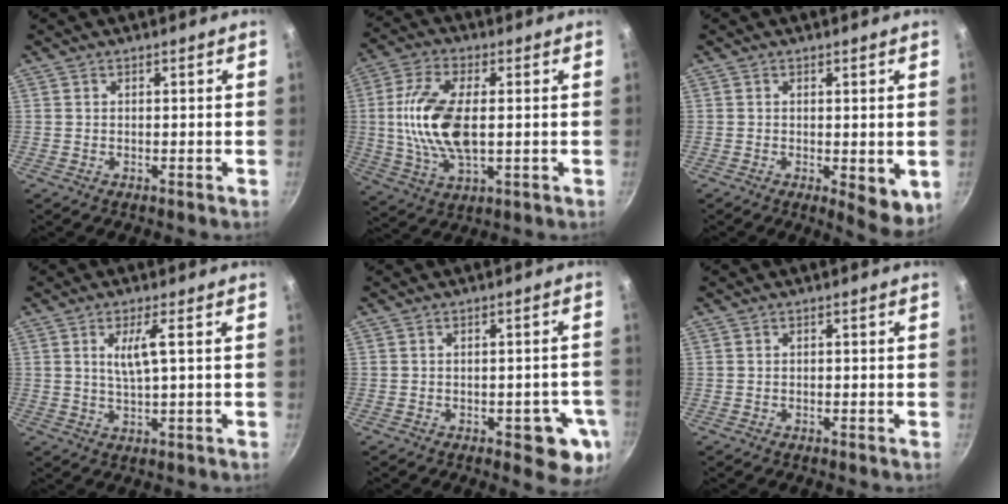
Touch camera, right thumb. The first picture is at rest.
{"total": 14.7, "force": [0.4, 6.9, 13.0], "torque": [-0.269, -0.003, 0.011]}
{"total": 6.0, "force": [-1.1, 2.0, 5.5], "torque": [-0.069, -0.017, -0.010]}
{"total": 4.8, "force": [1.3, 0.6, 4.6], "torque": [-0.099, -0.009, 0.025]}
{"total": 8.3, "force": [-3.3, 3.3, 6.8], "torque": [-0.055, 0.013, -0.035]}
{"total": 0.0}